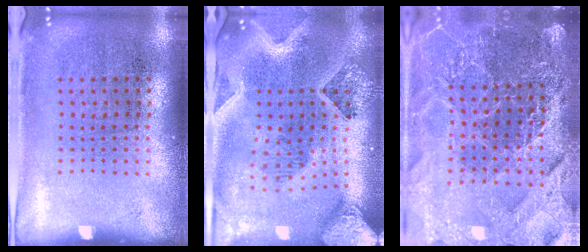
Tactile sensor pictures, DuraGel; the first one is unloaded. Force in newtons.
{"total": 3.7, "press": 3.1, "slide": 2.2}
{"total": 5.5, "press": 4.9, "slide": 2.5}